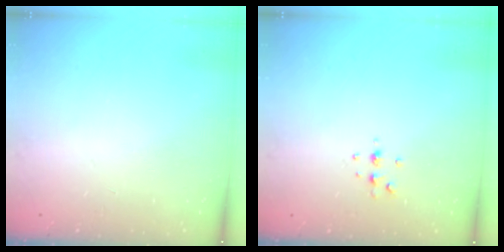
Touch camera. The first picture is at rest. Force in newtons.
{"total": 4.4, "press": 4.3, "slide": 0.6}